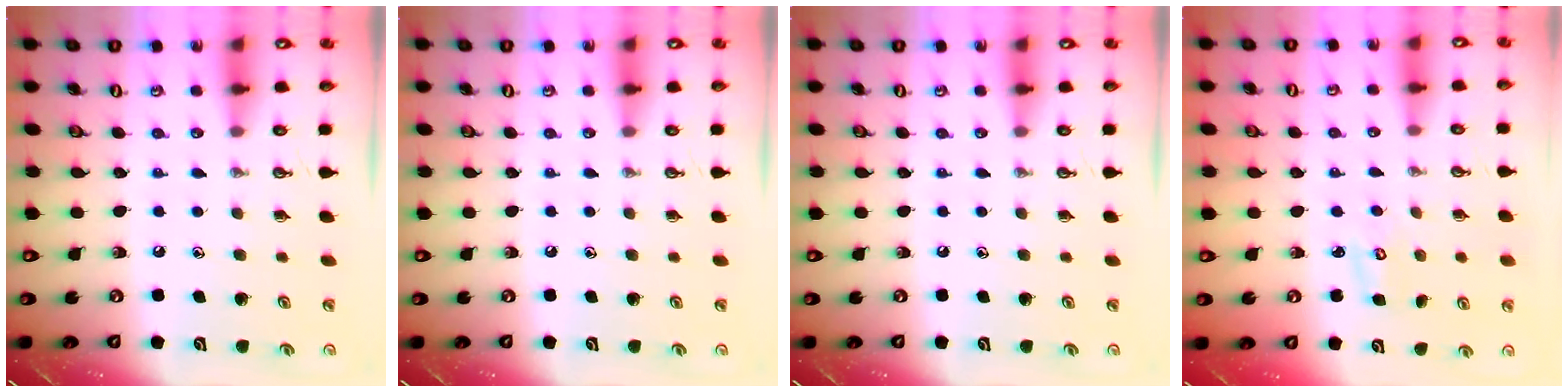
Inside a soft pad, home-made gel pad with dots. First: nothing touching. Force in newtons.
{"total": 0.0}
{"total": 0.0}
{"total": 3.2, "press": 3.2, "slide": 0.2}